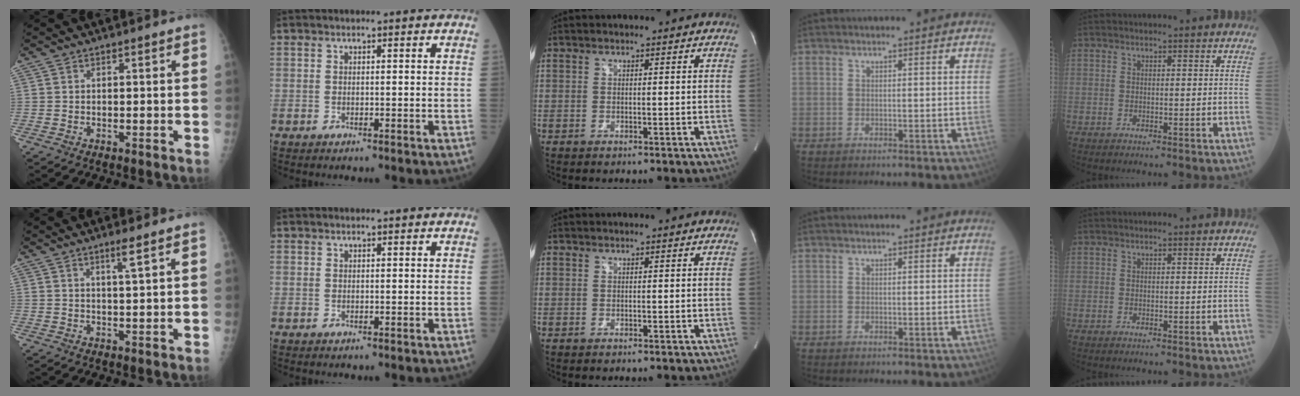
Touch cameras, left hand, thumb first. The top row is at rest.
{"thumb": {"total": 3.0, "force": [1.7, -0.3, 2.4], "torque": [-0.047, -0.014, 0.034]}, "index": {"total": 0.9, "force": [0.9, 0.0, 0.0], "torque": [-0.008, 0.005, 0.015]}}